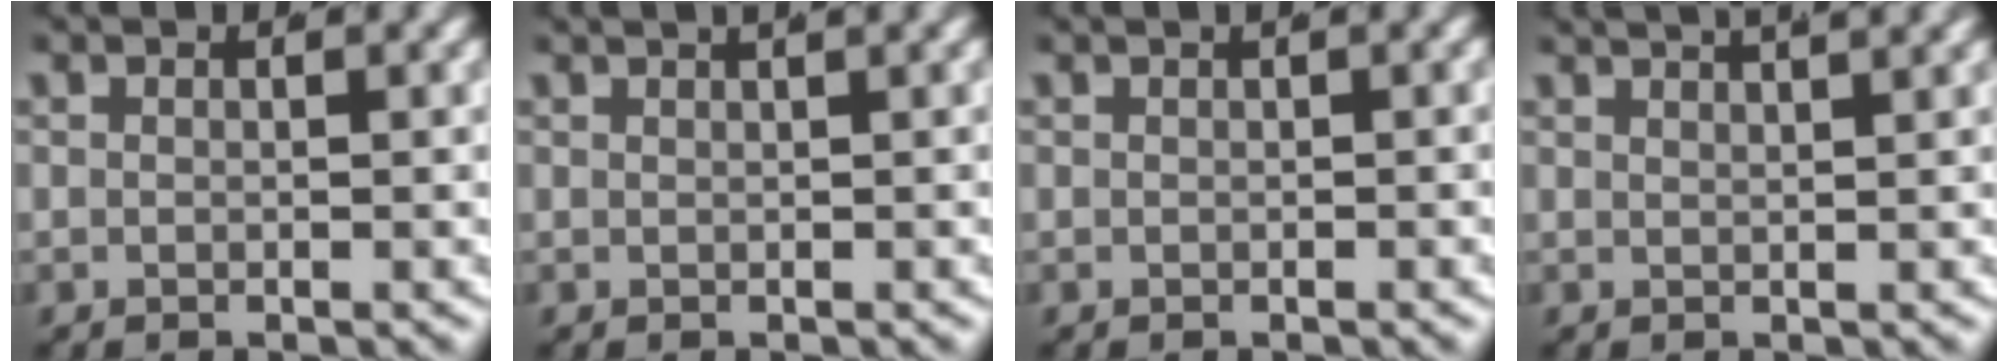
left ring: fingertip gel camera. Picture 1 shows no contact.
{"total": 2.5, "force": [1.9, 0.5, 1.5], "torque": [-0.011, 0.014, 0.027]}
{"total": 0.6, "force": [0.4, 0.1, 0.4], "torque": [0.003, 0.013, 0.002]}
{"total": 3.8, "force": [3.2, 0.9, 1.9], "torque": [-0.028, 0.008, 0.051]}